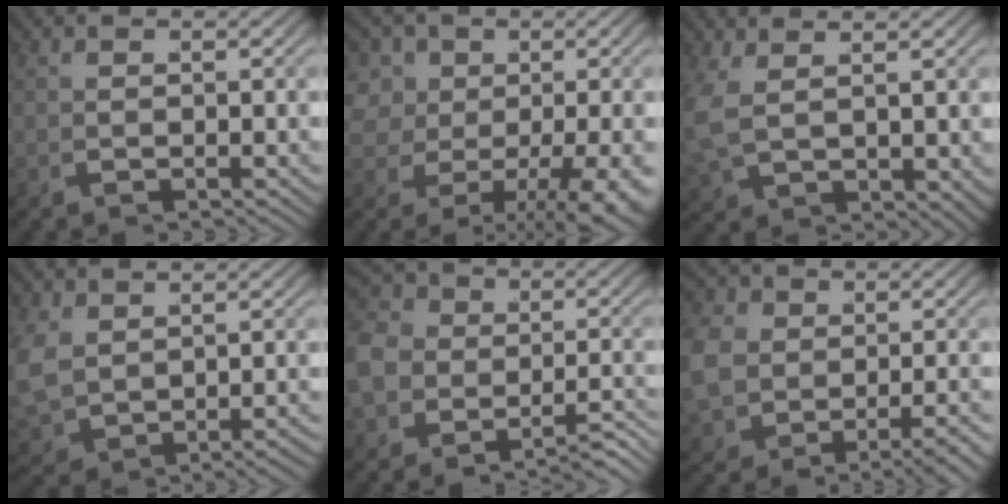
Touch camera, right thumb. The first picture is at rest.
{"total": 8.6, "force": [-0.1, 6.0, 6.1], "torque": [-0.121, -0.037, 0.021]}
{"total": 4.1, "force": [1.7, 2.5, 2.8], "torque": [-0.073, -0.012, 0.046]}
{"total": 4.4, "force": [0.0, 3.6, 2.5], "torque": [-0.080, -0.024, 0.022]}
{"total": 7.0, "force": [-2.4, 5.5, 3.7], "torque": [-0.079, -0.015, -0.046]}
{"total": 5.6, "force": [-1.4, 4.5, 3.1], "torque": [-0.081, -0.017, -0.017]}